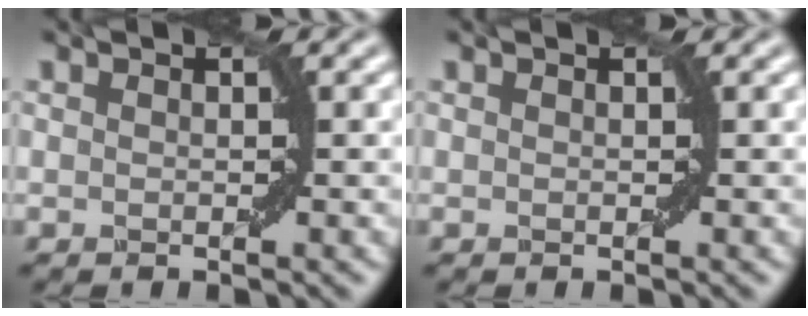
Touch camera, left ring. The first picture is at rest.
{"total": 0.0}